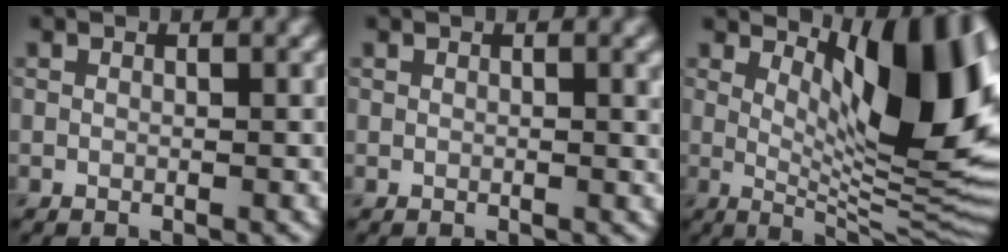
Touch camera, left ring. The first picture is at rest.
{"total": 1.5, "force": [0.7, 0.4, 1.2], "torque": [-0.014, 0.001, 0.010]}
{"total": 13.0, "force": [4.4, 4.3, 11.5], "torque": [-0.148, -0.007, 0.075]}